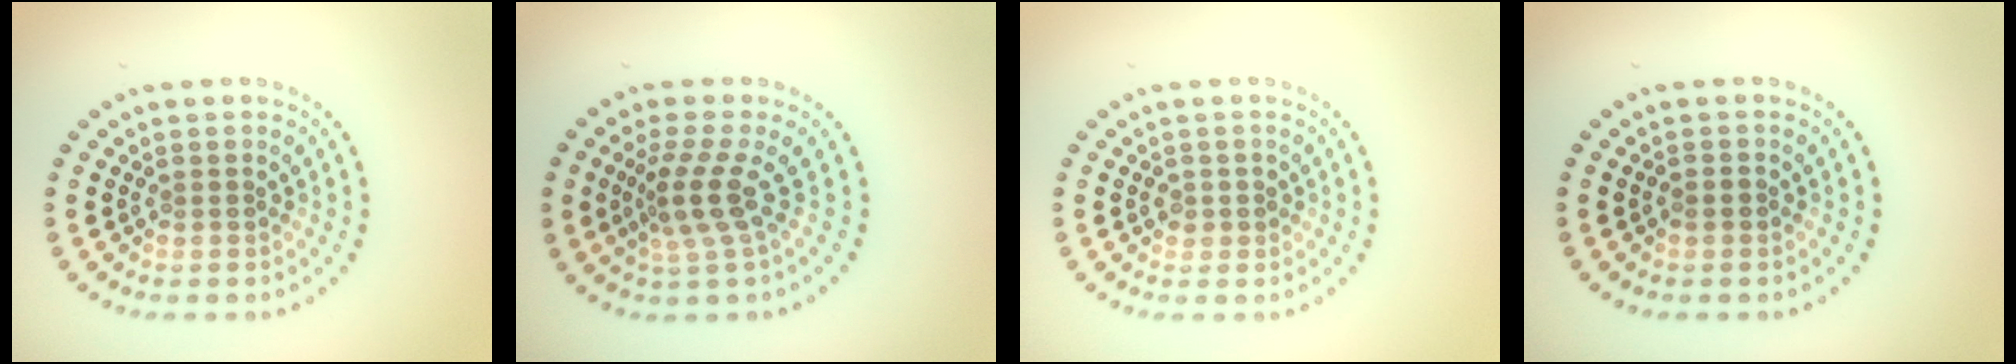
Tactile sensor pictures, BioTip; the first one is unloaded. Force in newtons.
{"total": 3.3, "press": 2.3, "slide": 2.4}
{"total": 1.1, "press": 1.0, "slide": 0.4}
{"total": 1.0, "press": 0.9, "slide": 0.4}